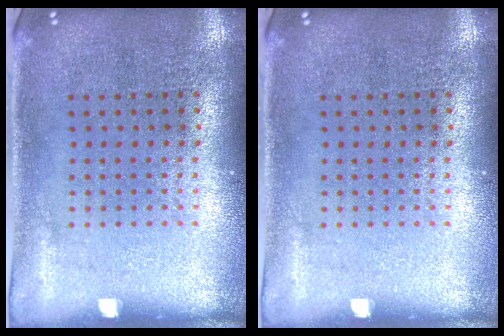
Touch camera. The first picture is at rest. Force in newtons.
{"total": 0.0}